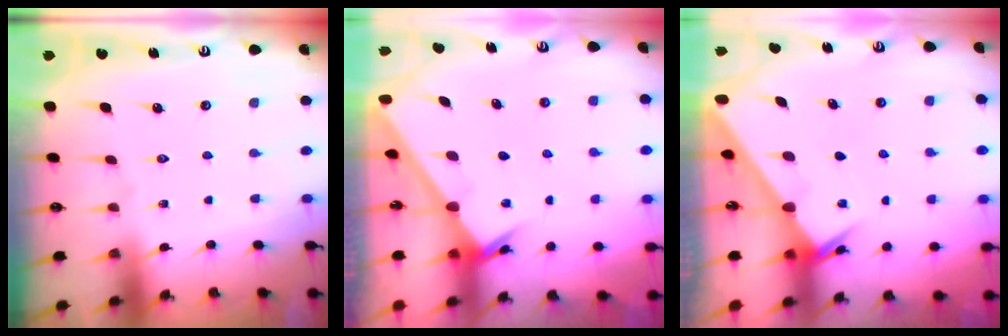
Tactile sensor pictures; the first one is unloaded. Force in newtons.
{"total": 2.5, "press": 2.5, "slide": 0.2}
{"total": 2.0, "press": 2.0, "slide": 0.1}